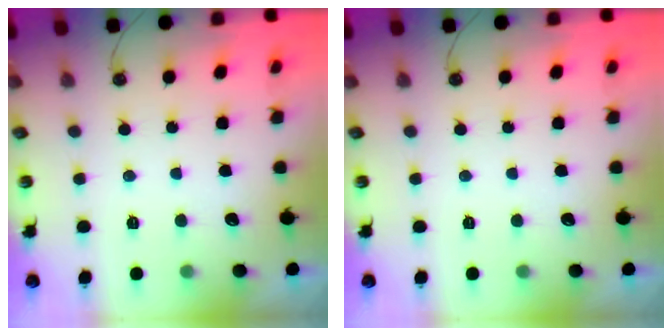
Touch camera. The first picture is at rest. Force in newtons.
{"total": 0.0}